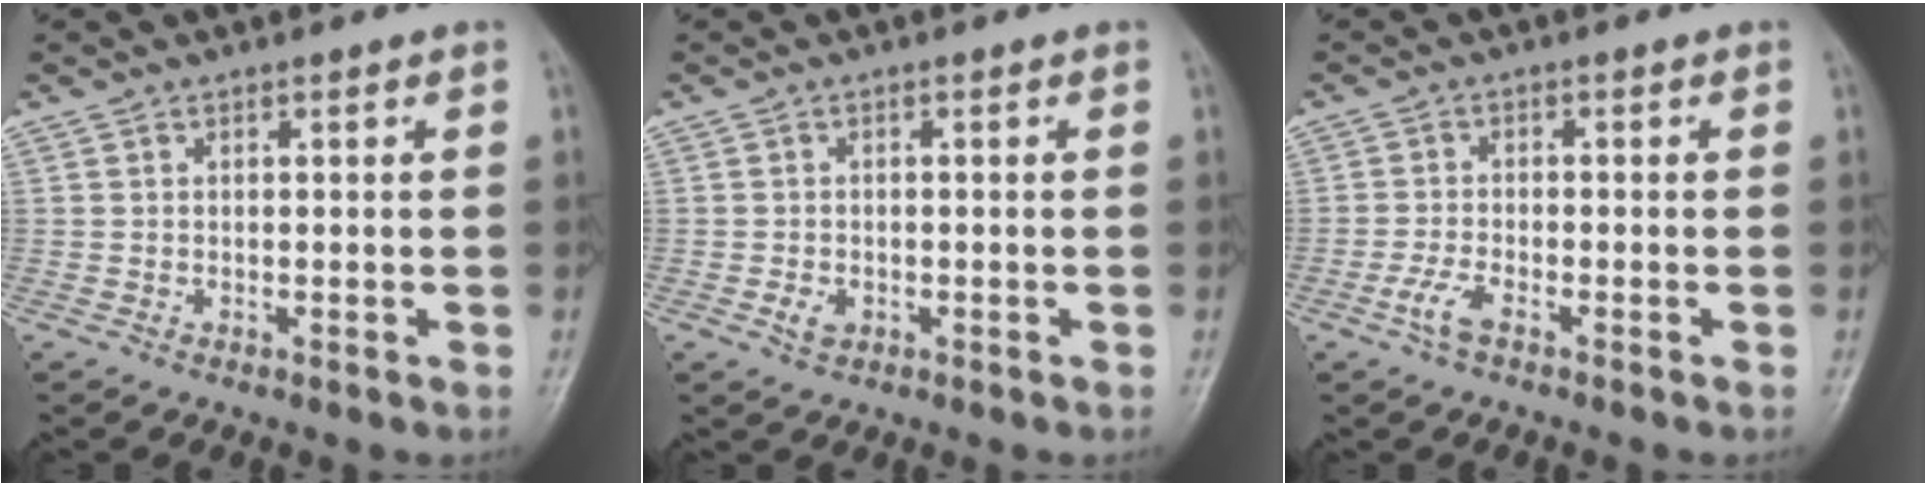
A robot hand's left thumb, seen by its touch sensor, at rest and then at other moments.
{"total": 2.5, "force": [-0.9, 1.8, 1.4], "torque": [-0.022, 0.002, -0.015]}
{"total": 3.6, "force": [-2.2, 1.3, 2.6], "torque": [-0.061, 0.012, -0.044]}